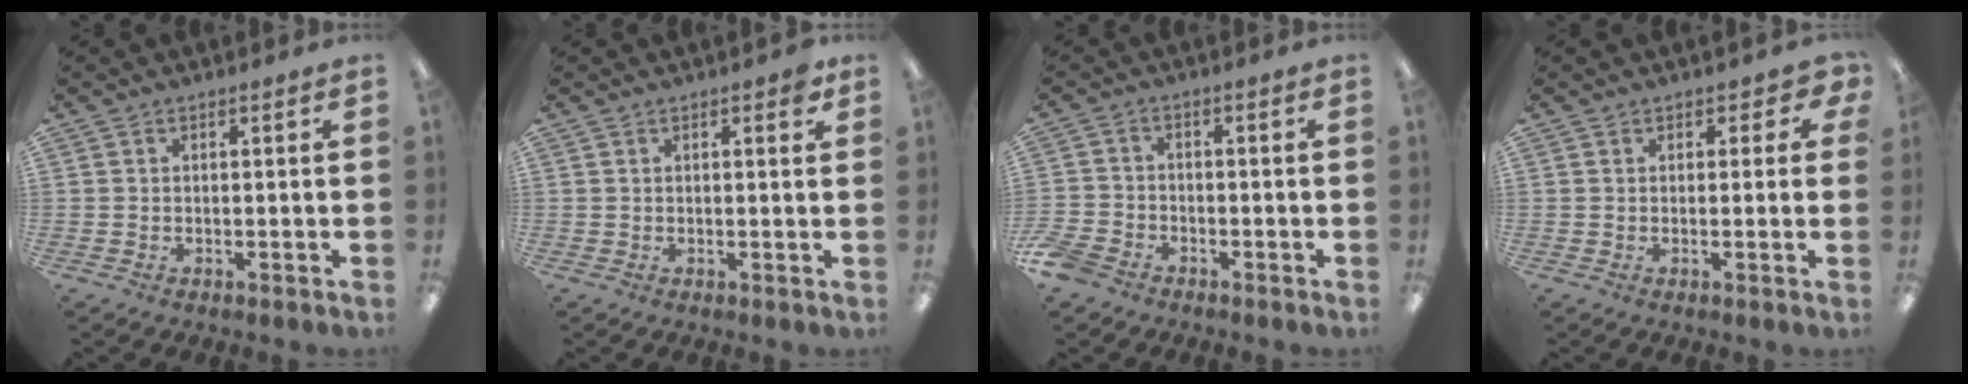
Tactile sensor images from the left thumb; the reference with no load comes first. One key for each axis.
{"total": 1.6, "fx": 0.9, "fy": 0.6, "fz": 1.2, "tx": -0.009, "ty": -0.004, "tz": 0.013}
{"total": 4.4, "fx": -3.4, "fy": 2.2, "fz": 1.6, "tx": -0.040, "ty": 0.013, "tz": -0.068}
{"total": 2.6, "fx": 1.3, "fy": 1.9, "fz": 1.2, "tx": -0.008, "ty": 0.001, "tz": 0.022}